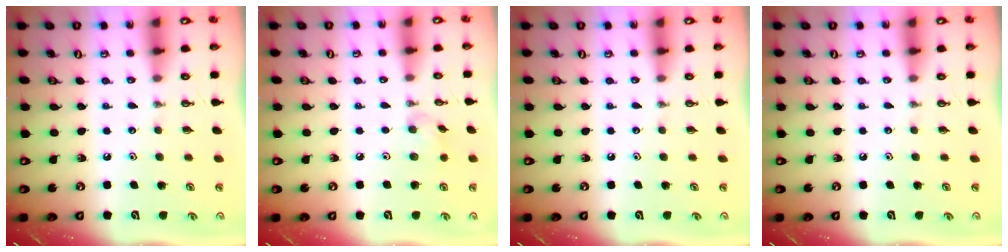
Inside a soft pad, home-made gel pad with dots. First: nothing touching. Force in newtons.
{"total": 5.2, "press": 5.0, "slide": 1.2}
{"total": 0.0}
{"total": 0.0}